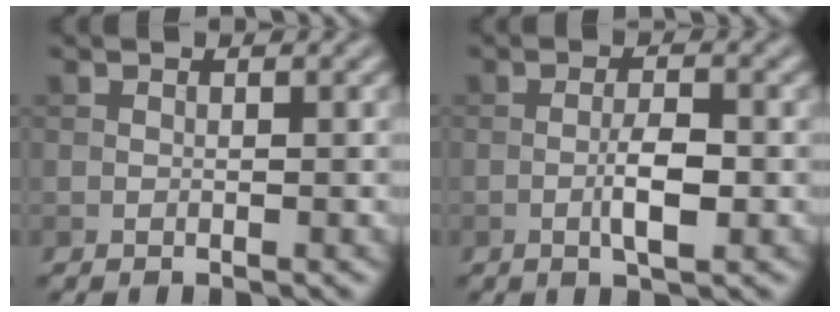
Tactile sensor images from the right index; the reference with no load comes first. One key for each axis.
{"total": 3.1, "fx": -0.8, "fy": 0.8, "fz": 2.9, "tx": -0.055, "ty": 0.001, "tz": -0.017}